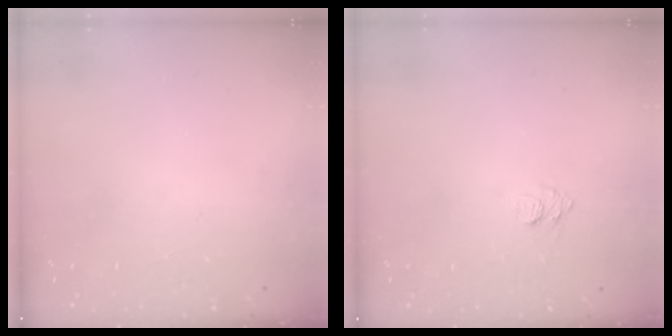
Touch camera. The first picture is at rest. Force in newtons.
{"total": 6.4, "press": 6.4, "slide": 0.7}